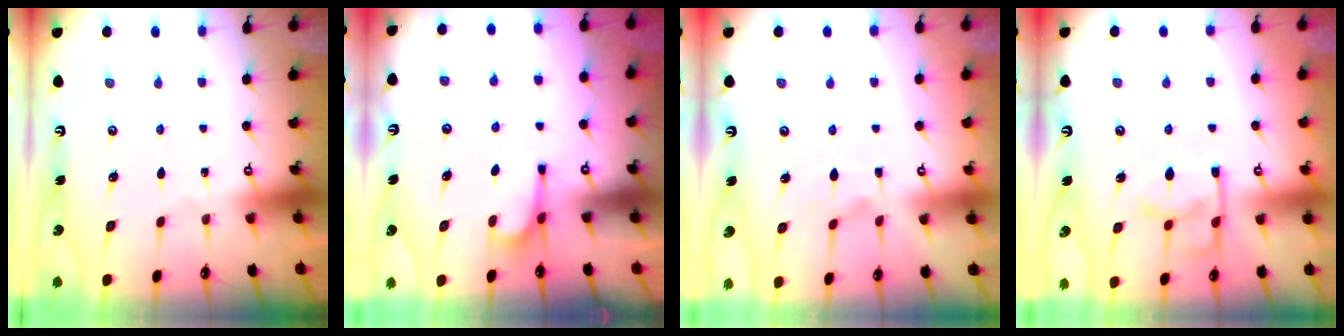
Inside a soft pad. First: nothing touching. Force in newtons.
{"total": 1.2, "press": 1.2, "slide": 0.5}
{"total": 2.9, "press": 2.8, "slide": 1.0}
{"total": 11.7, "press": 11.6, "slide": 0.9}